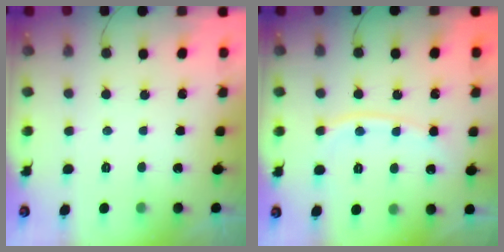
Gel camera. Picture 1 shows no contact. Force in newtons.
{"total": 9.6, "press": 9.6, "slide": 1.2}